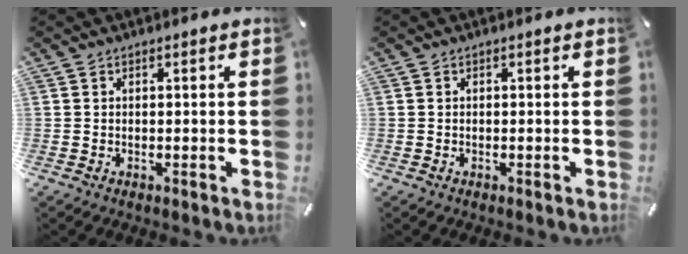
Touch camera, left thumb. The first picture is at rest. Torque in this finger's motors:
{"motor_torque": [0.06, 0.06, 0.02, -0.03, 0.00]}